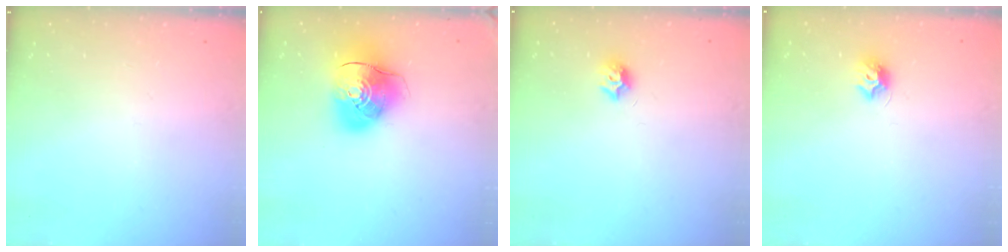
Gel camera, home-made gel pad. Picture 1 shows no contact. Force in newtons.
{"total": 12.8, "press": 12.6, "slide": 2.1}
{"total": 6.9, "press": 6.9, "slide": 0.3}
{"total": 7.1, "press": 7.1, "slide": 0.5}